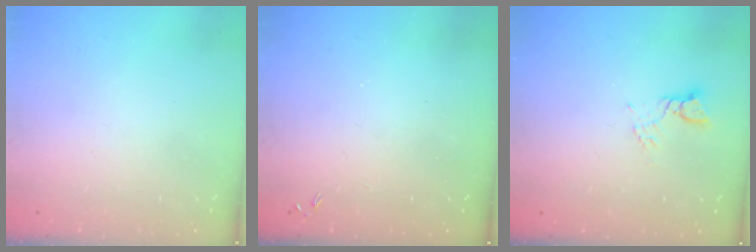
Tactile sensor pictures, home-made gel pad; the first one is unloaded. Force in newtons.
{"total": 0.0}
{"total": 3.2, "press": 3.2, "slide": 0.2}